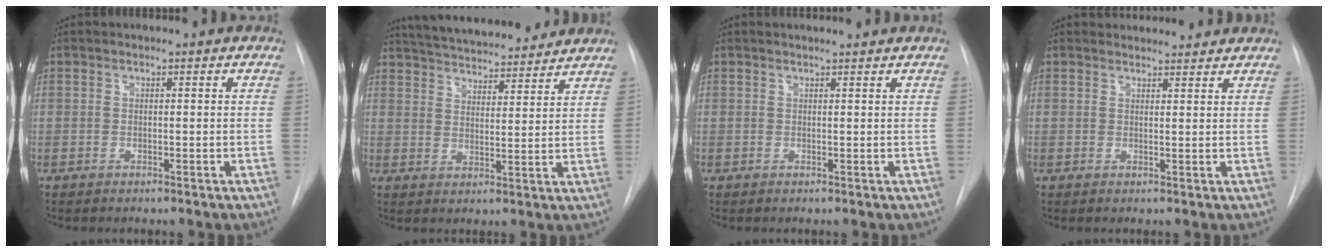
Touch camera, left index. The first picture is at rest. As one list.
[{"total": 18.2, "force": [16.6, 3.6, 6.5], "torque": [-0.109, 0.021, 0.238]}, {"total": 3.0, "force": [2.9, -0.2, 0.7], "torque": [-0.010, 0.011, 0.033]}, {"total": 6.3, "force": [6.1, 1.4, 0.8], "torque": [-0.003, 0.021, 0.066]}]